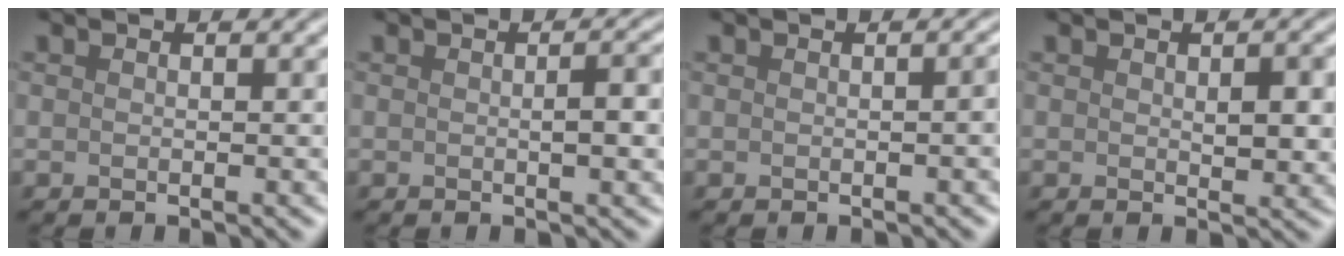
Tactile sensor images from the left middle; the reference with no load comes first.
{"total": 2.9, "force": [0.0, 0.6, 2.8], "torque": [-0.041, 0.003, 0.000]}
{"total": 1.6, "force": [0.0, 0.5, 1.6], "torque": [-0.014, 0.006, 0.001]}
{"total": 3.1, "force": [0.3, 1.3, 2.7], "torque": [-0.038, -0.004, 0.007]}